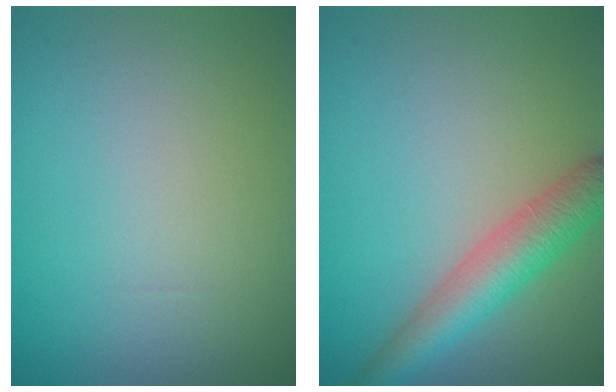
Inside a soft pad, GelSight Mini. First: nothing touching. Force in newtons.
{"total": 4.7, "press": 4.7, "slide": 0.1}